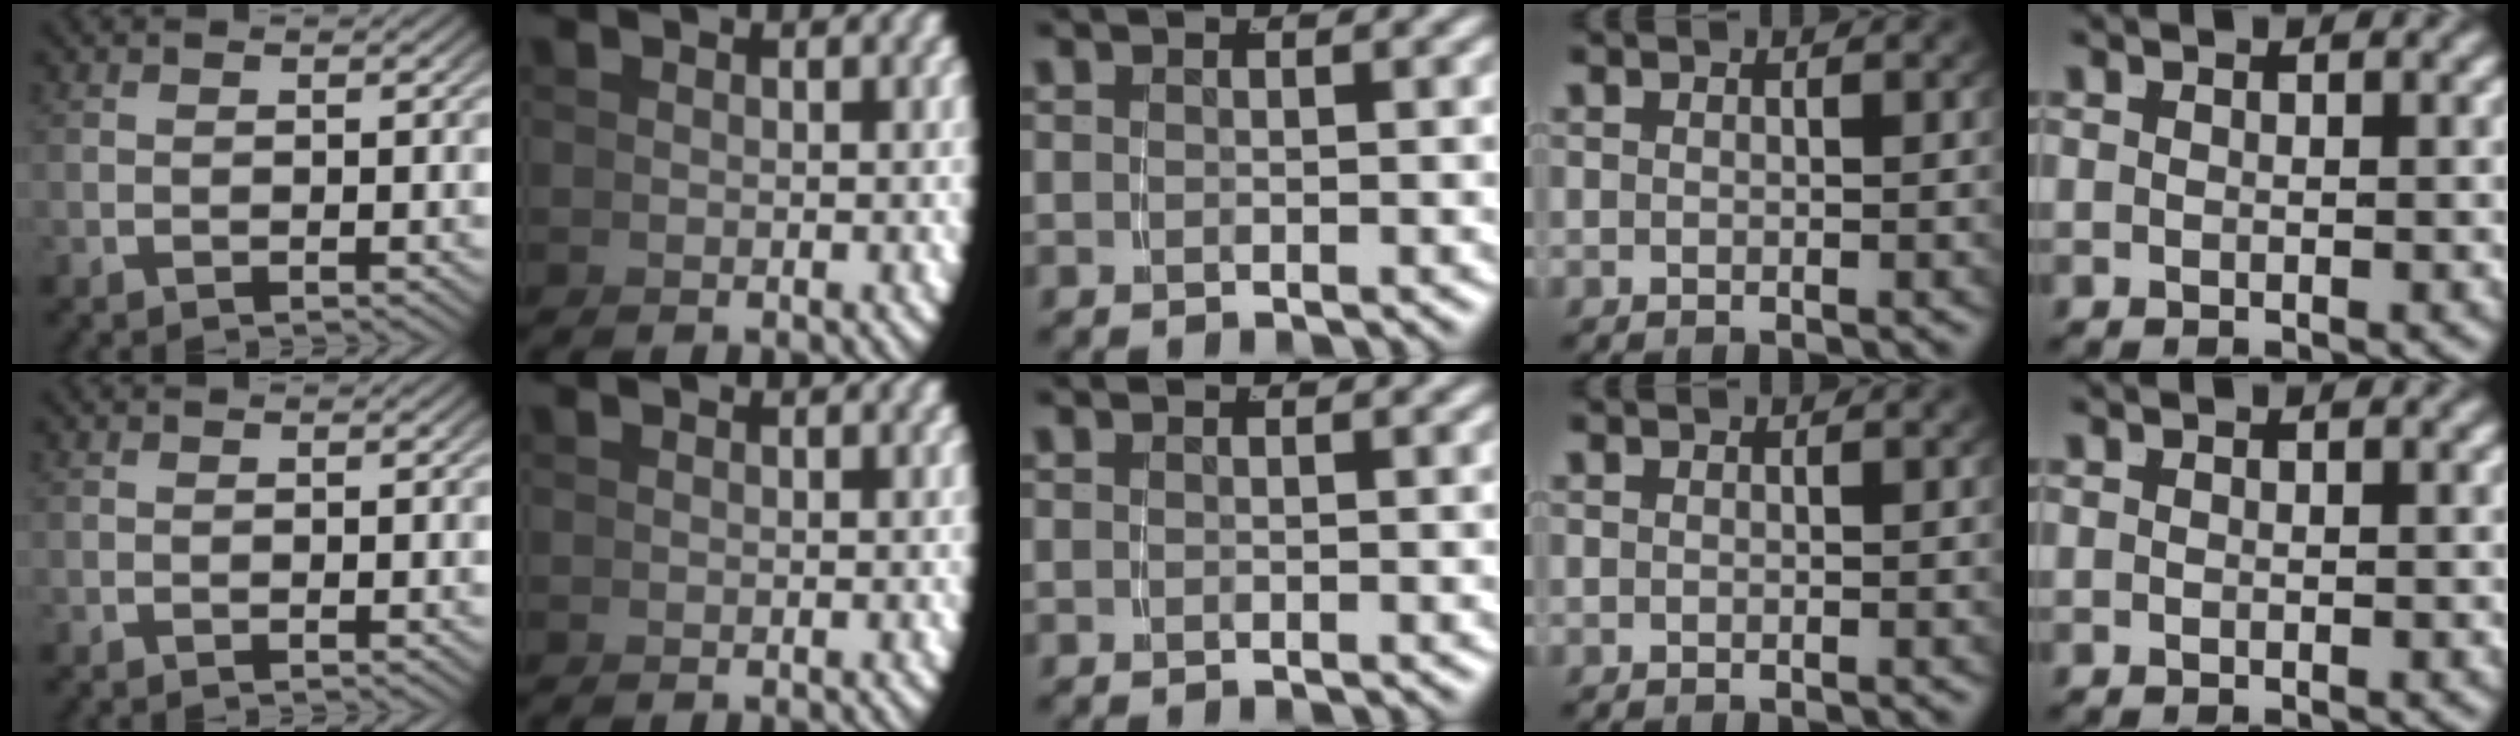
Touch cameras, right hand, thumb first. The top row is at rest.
{}